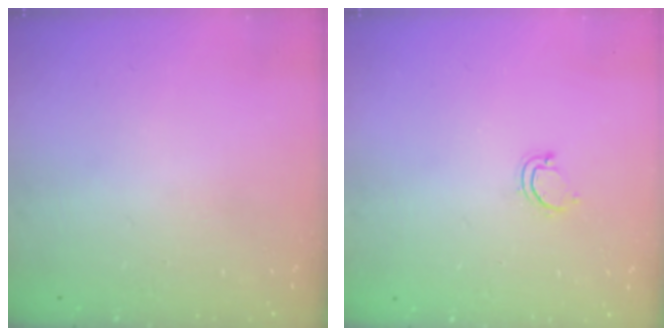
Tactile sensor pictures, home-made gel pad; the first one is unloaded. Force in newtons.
{"total": 3.1, "press": 3.1, "slide": 0.2}